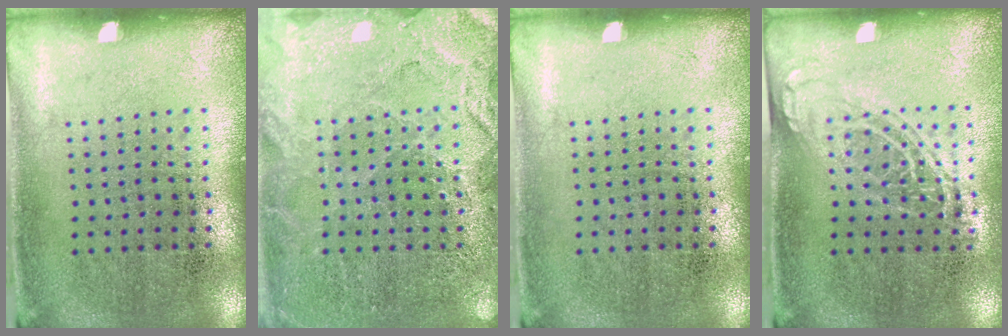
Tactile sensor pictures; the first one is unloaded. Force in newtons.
{"total": 4.3, "press": 4.2, "slide": 0.6}
{"total": 0.0}
{"total": 1.4, "press": 1.1, "slide": 0.8}